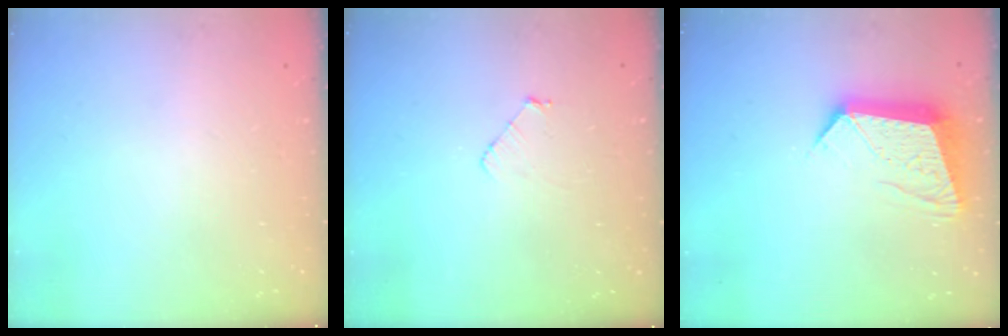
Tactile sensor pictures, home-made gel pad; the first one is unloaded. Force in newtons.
{"total": 3.8, "press": 3.8, "slide": 0.3}
{"total": 12.3, "press": 12.2, "slide": 1.1}